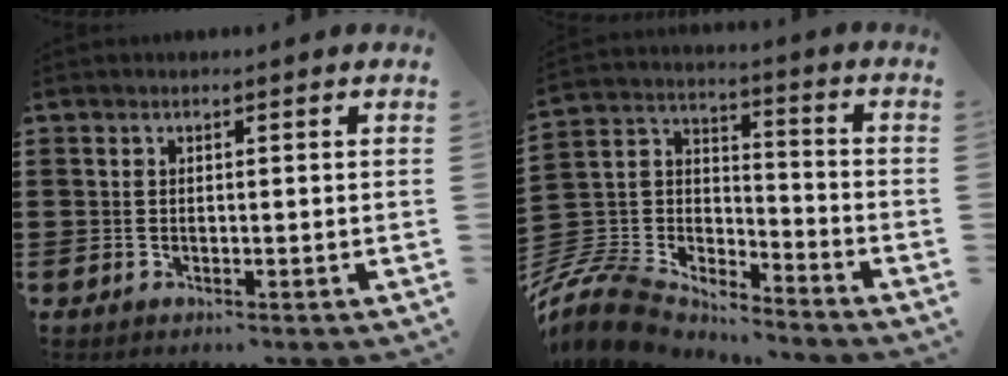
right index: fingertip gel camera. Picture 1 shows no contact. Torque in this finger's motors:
{"motor_torque": [-1.05, 1.09, -1.05, -0.21]}